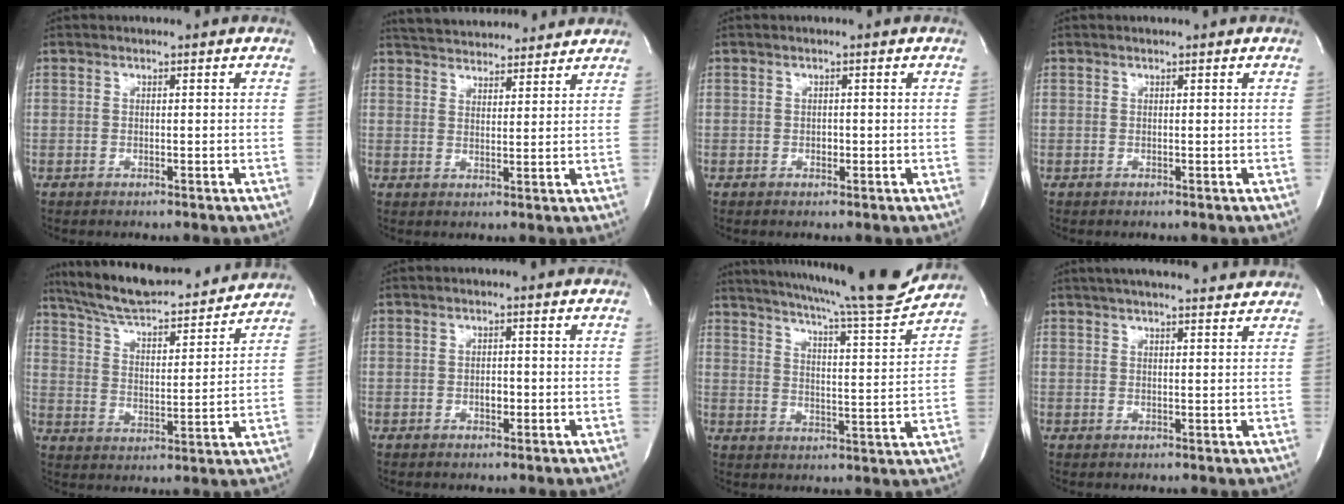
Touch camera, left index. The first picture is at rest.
{"total": 13.8, "force": [13.0, 2.7, 3.8], "torque": [-0.059, 0.029, 0.188]}
{"total": 0.7, "force": [-0.2, 0.5, 0.4], "torque": [-0.006, 0.002, -0.004]}
{"total": 0.0}
{"total": 21.5, "force": [19.4, 3.6, 8.4], "torque": [-0.136, 0.011, 0.286]}
{"total": 1.4, "force": [-0.4, 0.8, 1.1], "torque": [-0.019, 0.002, -0.006]}
{"total": 19.5, "force": [17.7, -0.1, 8.2], "torque": [-0.134, -0.041, 0.240]}
{"total": 14.1, "force": [12.7, 1.6, 5.9], "torque": [-0.093, 0.034, 0.166]}